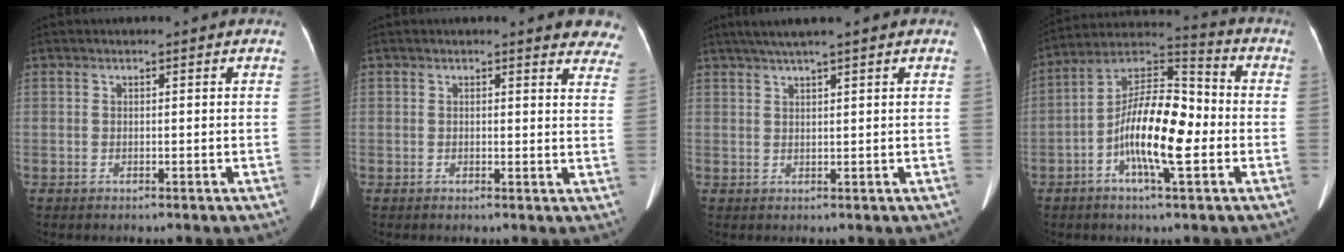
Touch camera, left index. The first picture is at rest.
{"total": 7.1, "force": [6.3, 2.4, 2.2], "torque": [0.002, -0.021, 0.038]}
{"total": 5.1, "force": [3.8, -0.4, 3.3], "torque": [-0.060, 0.026, 0.068]}
{"total": 13.9, "force": [-3.4, 3.4, 13.0], "torque": [-0.241, 0.020, -0.065]}